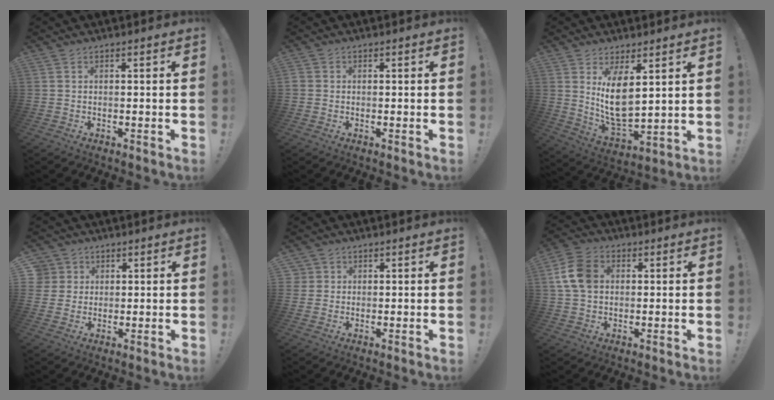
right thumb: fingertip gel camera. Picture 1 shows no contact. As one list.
[{"total": 1.2, "force": [-0.1, 1.1, 0.3], "torque": [-0.007, 0.005, -0.001]}, {"total": 11.3, "force": [4.8, 4.8, 9.0], "torque": [-0.179, -0.044, 0.085]}, {"total": 5.1, "force": [1.8, 4.7, 0.6], "torque": [-0.009, -0.007, 0.037]}, {"total": 2.5, "force": [1.0, 2.3, 0.2], "torque": [0.002, -0.005, 0.016]}, {"total": 10.9, "force": [2.0, 8.2, 6.9], "torque": [-0.129, 0.008, 0.041]}]